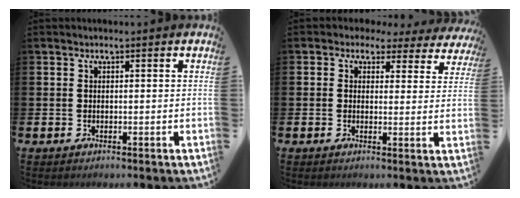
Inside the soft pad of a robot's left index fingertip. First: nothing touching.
{"total": 2.3, "force": [1.4, 1.9, 0.4], "torque": [-0.013, -0.011, 0.016]}